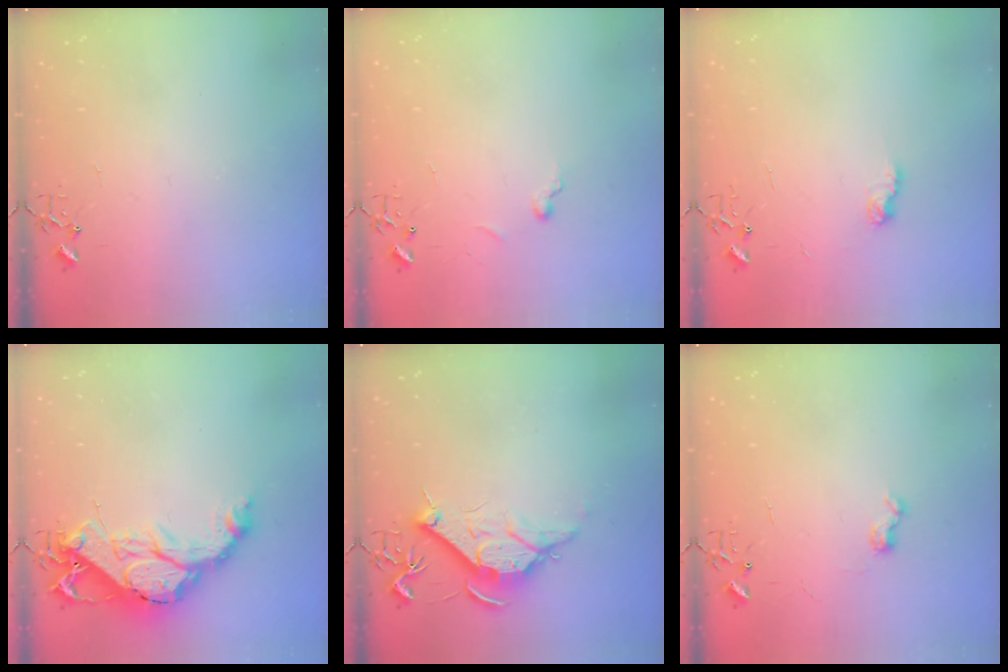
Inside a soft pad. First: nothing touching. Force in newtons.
{"total": 4.3, "press": 4.3, "slide": 0.6}
{"total": 6.3, "press": 6.3, "slide": 0.1}
{"total": 18.0, "press": 17.9, "slide": 1.7}
{"total": 12.2, "press": 12.2, "slide": 1.1}
{"total": 6.0, "press": 6.0, "slide": 0.7}